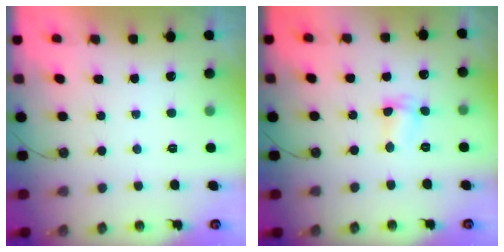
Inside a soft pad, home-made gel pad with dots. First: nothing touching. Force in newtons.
{"total": 2.6, "press": 2.6, "slide": 0.4}